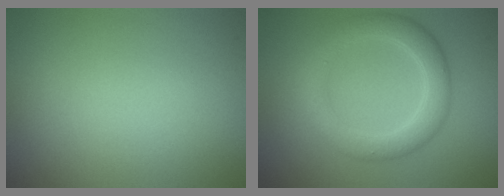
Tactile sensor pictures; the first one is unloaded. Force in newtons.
{"total": 4.2, "press": 4.2, "slide": 0.1}